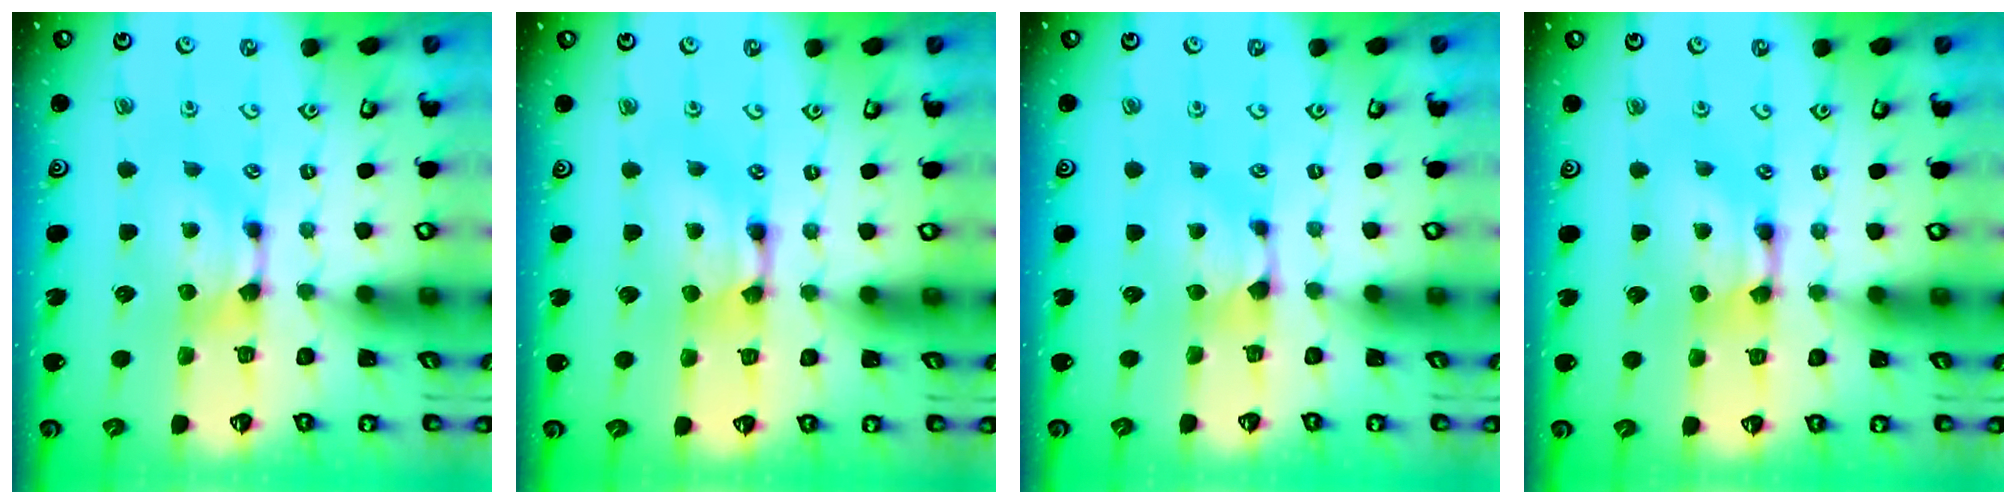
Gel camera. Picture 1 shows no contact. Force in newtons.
{"total": 2.2, "press": 2.2, "slide": 0.1}
{"total": 0.8, "press": 0.5, "slide": 0.6}
{"total": 2.0, "press": 2.0, "slide": 0.1}